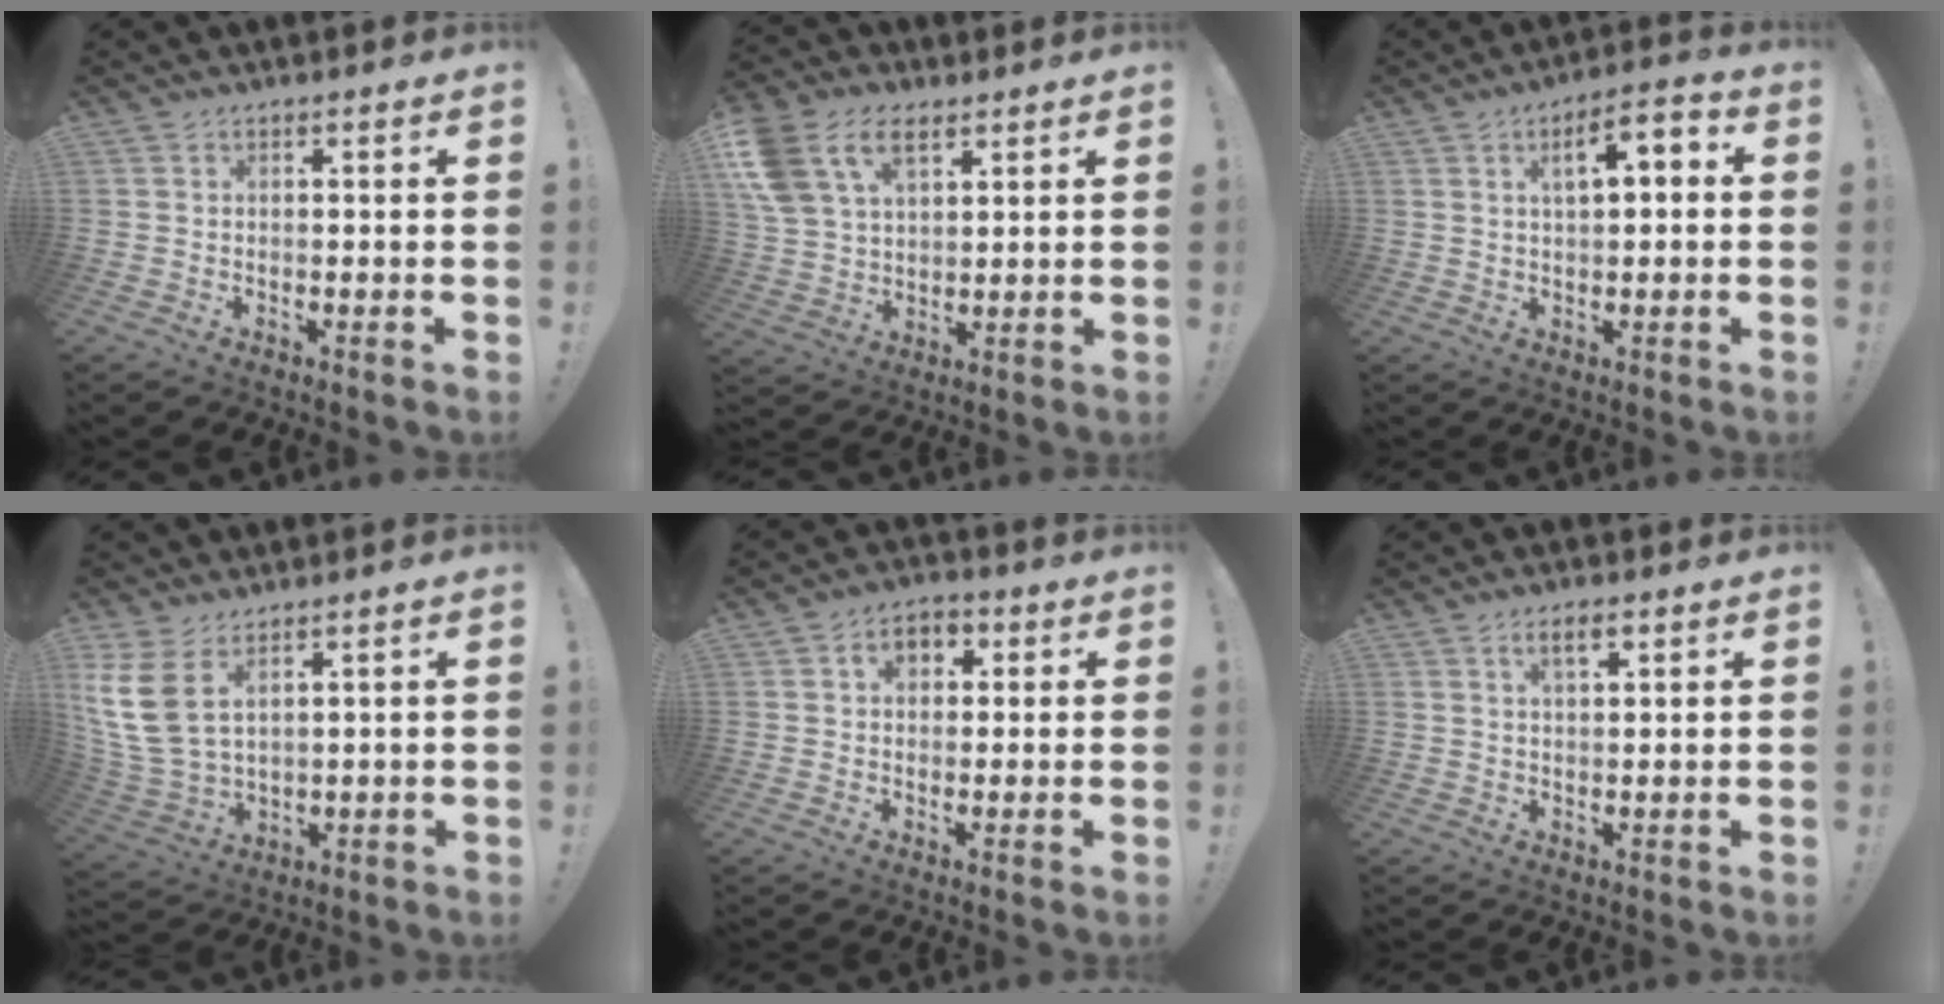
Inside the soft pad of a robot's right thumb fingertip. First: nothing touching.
{"total": 14.3, "force": [7.1, 9.1, 8.5], "torque": [-0.181, -0.019, 0.140]}
{"total": 7.4, "force": [1.5, 3.3, 6.5], "torque": [-0.097, 0.001, 0.020]}
{"total": 10.7, "force": [5.5, 5.6, 7.4], "torque": [-0.165, -0.032, 0.106]}
{"total": 6.0, "force": [1.6, 4.2, 3.9], "torque": [-0.055, 0.007, 0.026]}
{"total": 4.5, "force": [2.2, 1.7, 3.5], "torque": [-0.055, -0.002, 0.035]}